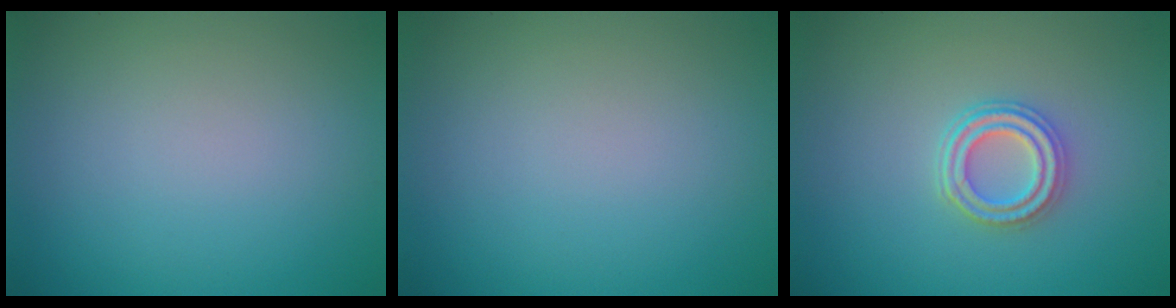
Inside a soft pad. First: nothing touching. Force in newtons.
{"total": 0.0}
{"total": 2.9, "press": 2.5, "slide": 1.4}